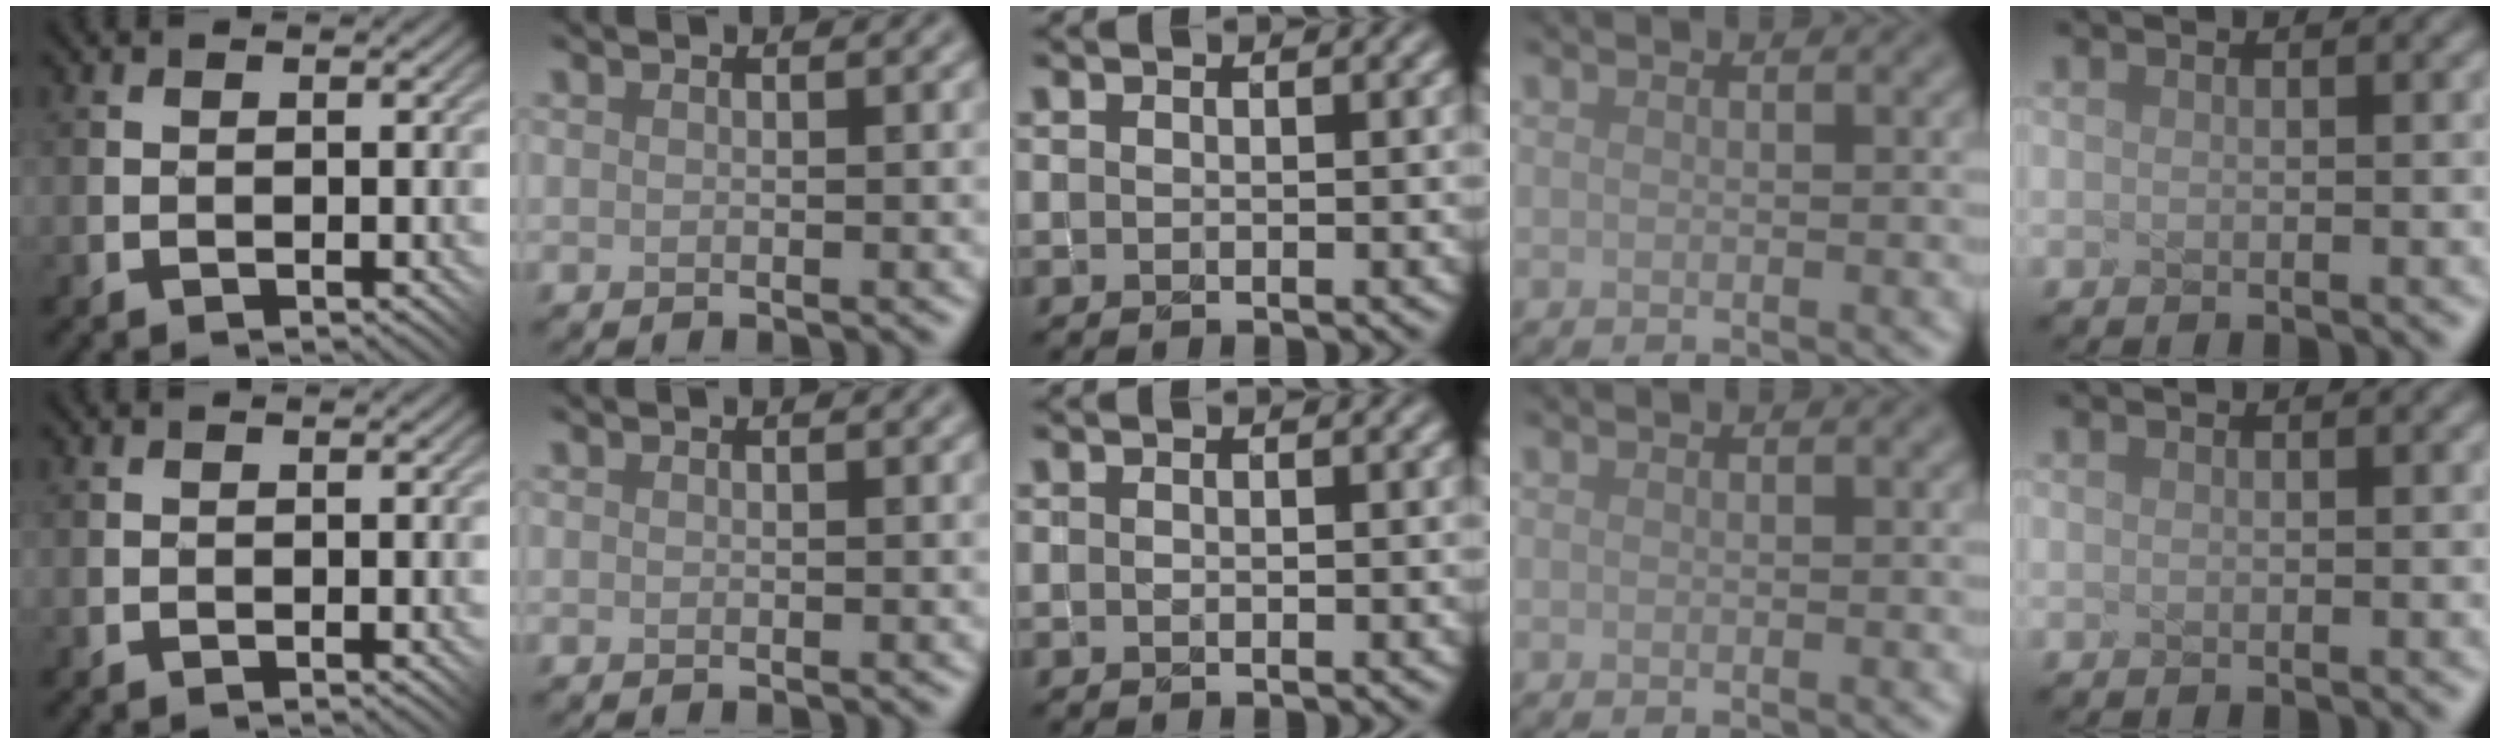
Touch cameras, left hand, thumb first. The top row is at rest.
{}